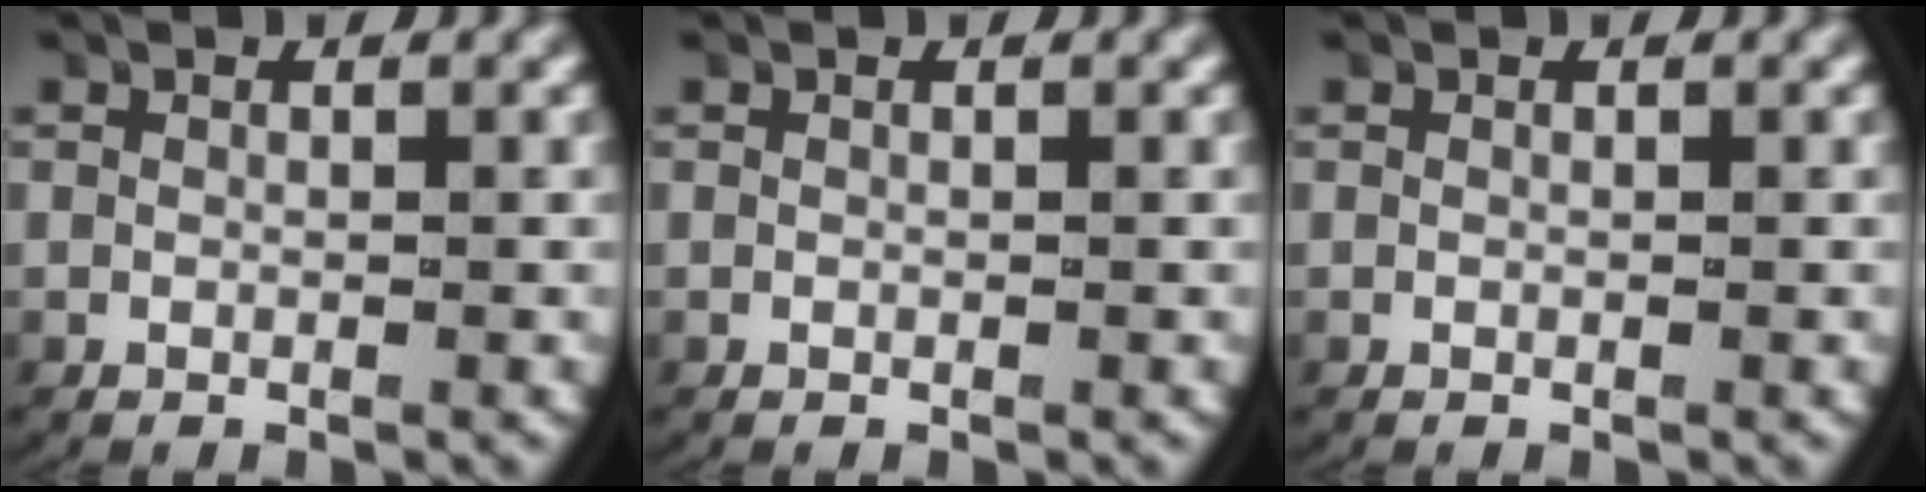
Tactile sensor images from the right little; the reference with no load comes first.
{"total": 0.0}
{"total": 0.0}